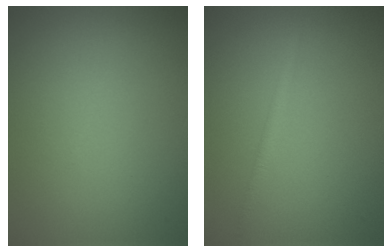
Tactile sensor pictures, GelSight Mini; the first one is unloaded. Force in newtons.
{"total": 1.2, "press": 1.2, "slide": 0.0}